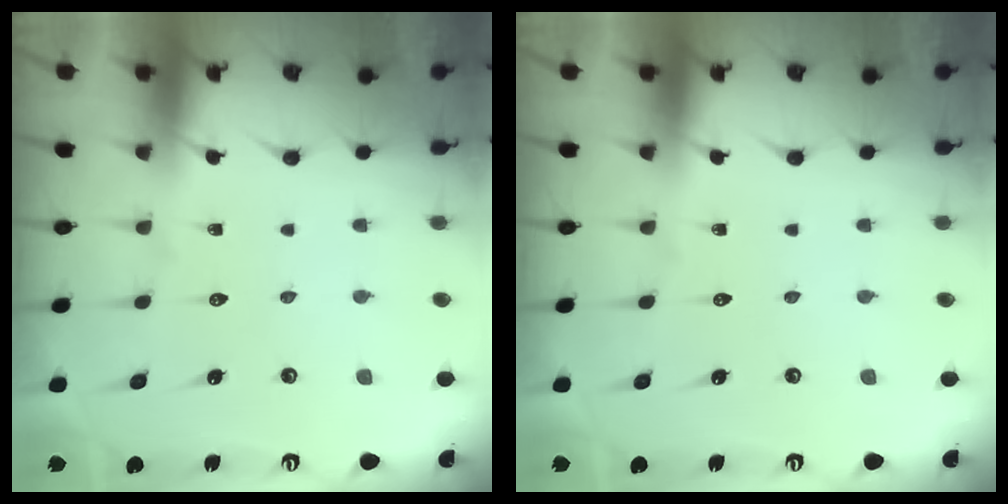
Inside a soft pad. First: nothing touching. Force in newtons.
{"total": 0.0}